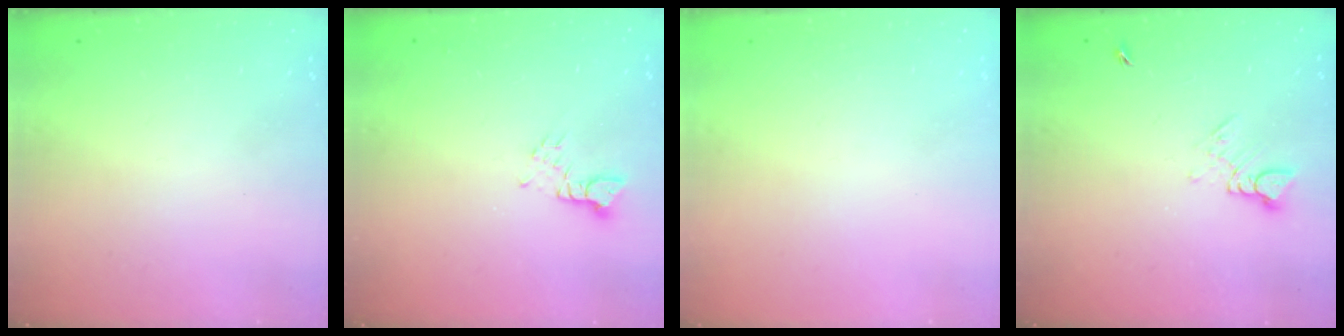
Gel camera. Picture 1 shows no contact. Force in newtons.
{"total": 2.5, "press": 2.5, "slide": 0.1}
{"total": 0.0}
{"total": 4.2, "press": 4.1, "slide": 0.5}